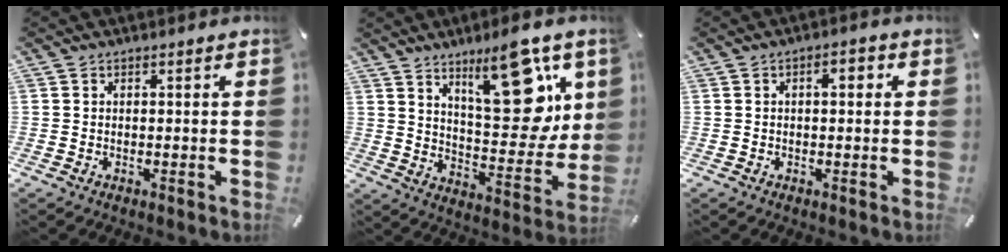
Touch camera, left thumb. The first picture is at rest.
{"total": 20.5, "force": [10.9, 8.9, 14.8], "torque": [-0.180, -0.072, 0.172]}
{"total": 2.7, "force": [0.3, 1.4, 2.3], "torque": [-0.034, 0.006, -0.002]}